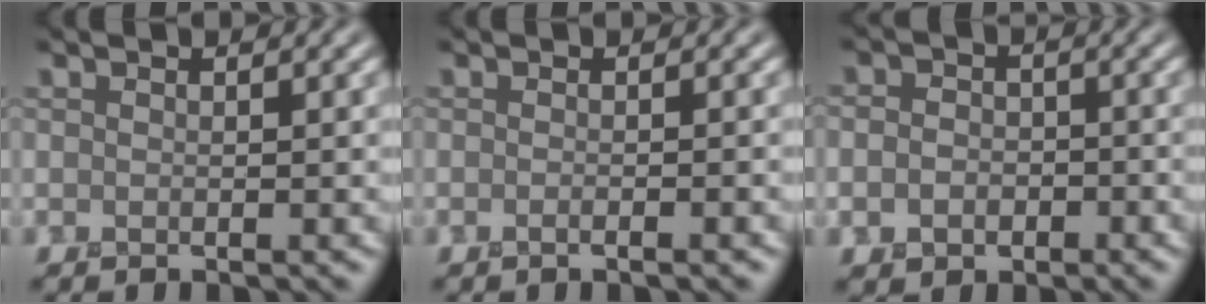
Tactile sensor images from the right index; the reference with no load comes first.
{"total": 1.6, "force": [-0.5, 0.6, 1.4], "torque": [-0.005, 0.001, -0.015]}
{"total": 3.3, "force": [-1.0, 2.7, 1.6], "torque": [-0.008, -0.007, -0.021]}